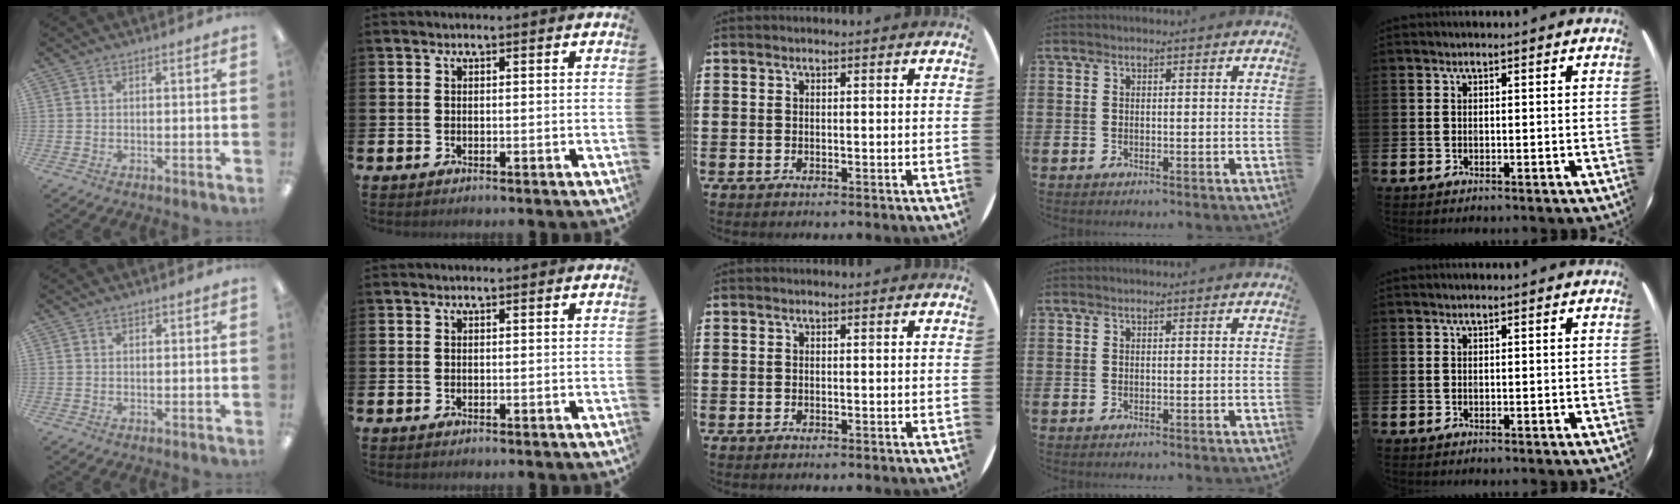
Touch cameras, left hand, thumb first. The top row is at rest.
{"thumb": {"total": 1.2, "force": [0.6, 0.7, 0.7], "torque": [-0.008, -0.001, 0.010]}}